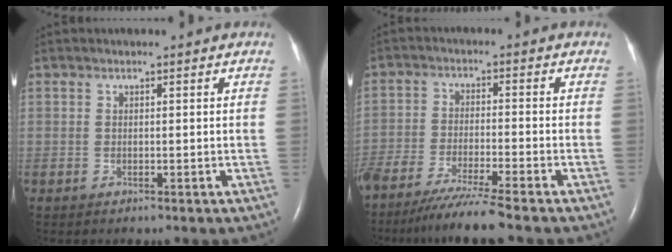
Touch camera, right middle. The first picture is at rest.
{"total": 8.9, "force": [-7.3, -0.8, 4.9], "torque": [-0.081, -0.031, -0.127]}